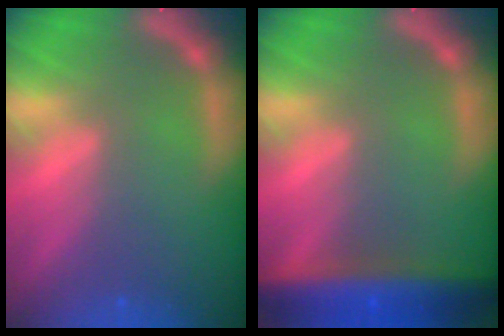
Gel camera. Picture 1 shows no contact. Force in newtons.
{"total": 8.6}